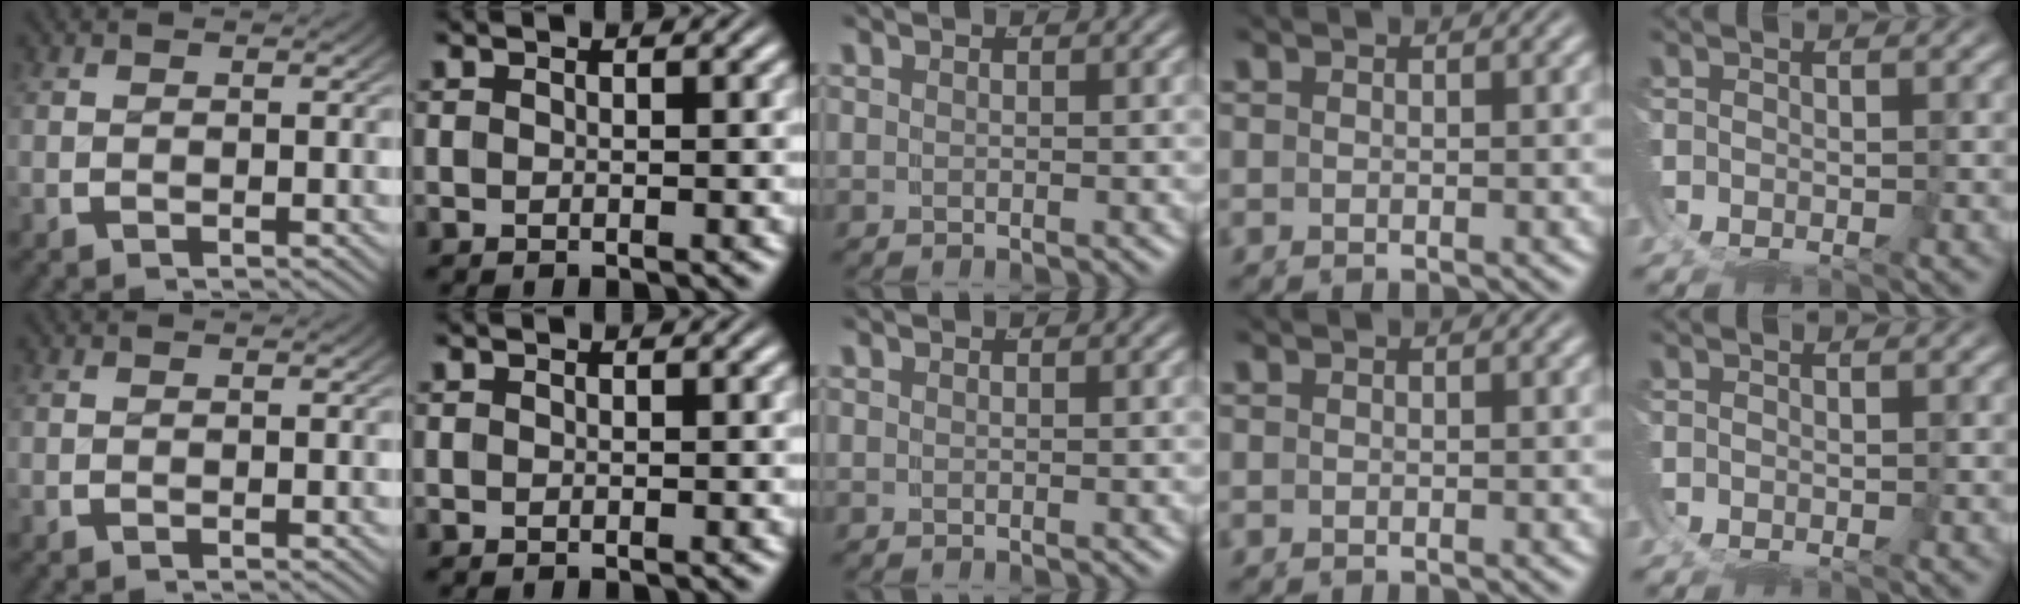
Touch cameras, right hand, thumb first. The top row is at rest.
{}